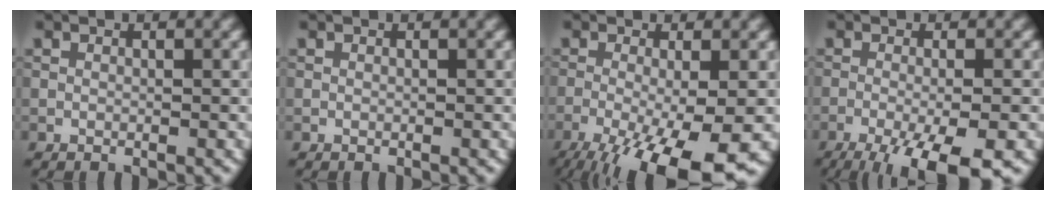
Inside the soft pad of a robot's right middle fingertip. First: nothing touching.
{"total": 0.0}
{"total": 11.3, "force": [-5.6, 3.0, 9.4], "torque": [-0.154, -0.024, -0.092]}
{"total": 8.9, "force": [-4.9, 2.4, 7.0], "torque": [-0.100, -0.020, -0.076]}